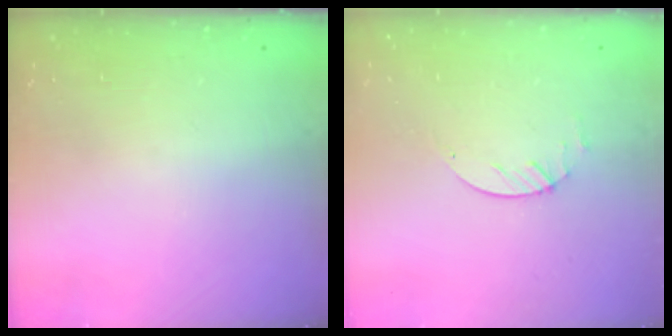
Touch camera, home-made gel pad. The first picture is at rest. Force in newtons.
{"total": 1.9, "press": 1.9, "slide": 0.3}